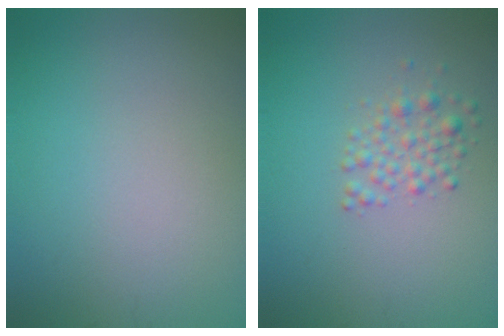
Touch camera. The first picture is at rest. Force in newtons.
{"total": 2.0, "press": 2.0, "slide": 0.1}